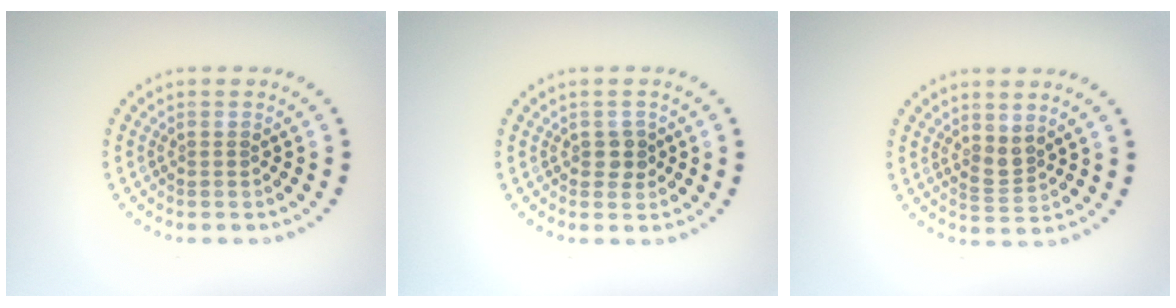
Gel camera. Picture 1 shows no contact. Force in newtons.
{"total": 1.4, "press": 1.4, "slide": 0.4}
{"total": 1.8, "press": 1.5, "slide": 1.0}